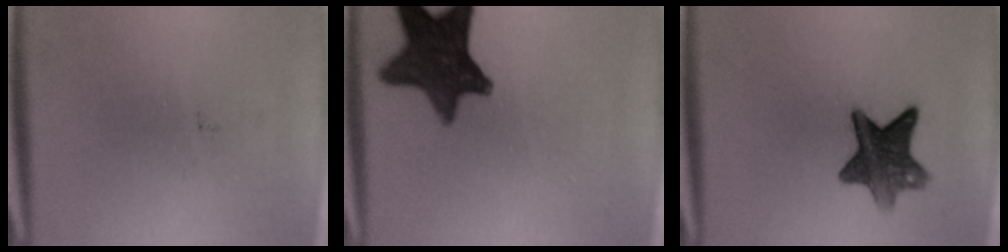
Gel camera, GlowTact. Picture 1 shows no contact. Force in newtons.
{"total": 12.8}
{"total": 9.1}